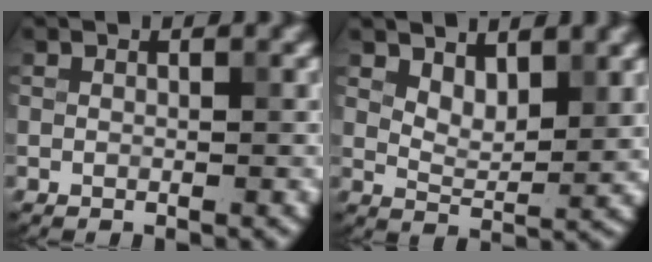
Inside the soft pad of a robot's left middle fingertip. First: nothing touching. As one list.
[{"total": 3.1, "force": [2.2, 1.2, 1.8], "torque": [-0.032, -0.008, 0.040]}]